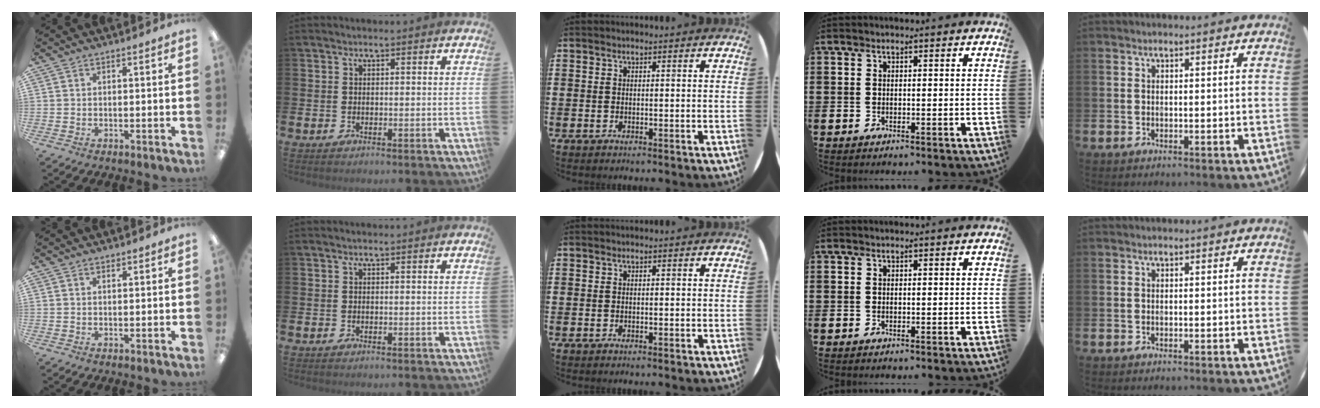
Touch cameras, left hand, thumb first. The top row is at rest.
{"thumb": {"total": 0.8, "force": [0.7, 0.2, 0.2], "torque": [-0.005, -0.001, 0.014]}}